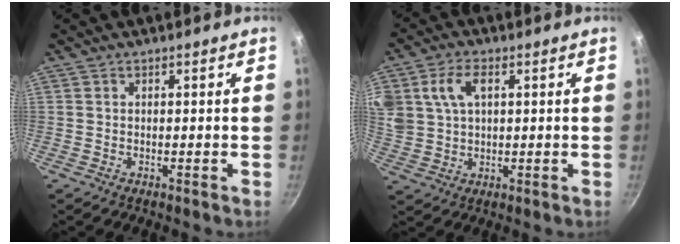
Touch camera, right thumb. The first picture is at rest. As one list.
[{"total": 12.3, "force": [4.1, 8.6, 7.8], "torque": [-0.165, 0.015, 0.079]}]